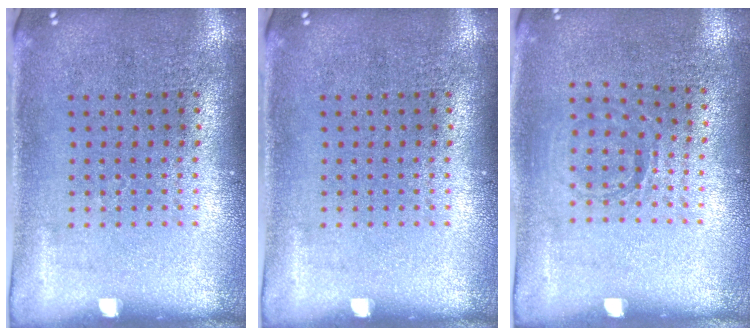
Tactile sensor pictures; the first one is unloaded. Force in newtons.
{"total": 0.0}
{"total": 0.8, "press": 0.8, "slide": 0.2}